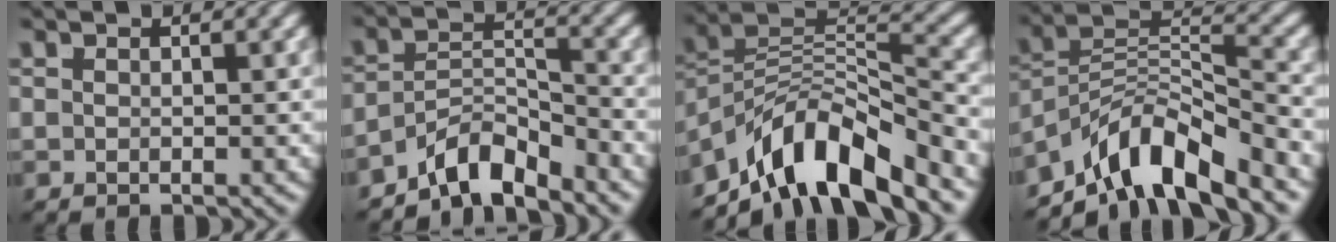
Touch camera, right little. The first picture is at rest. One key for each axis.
{"total": 6.9, "fx": -5.0, "fy": 3.2, "fz": 3.5, "tx": -0.044, "ty": -0.023, "tz": -0.077}
{"total": 11.6, "fx": -4.5, "fy": 7.2, "fz": 7.9, "tx": -0.120, "ty": -0.027, "tz": -0.065}
{"total": 10.6, "fx": -5.0, "fy": 6.6, "fz": 6.7, "tx": -0.104, "ty": -0.026, "tz": -0.076}